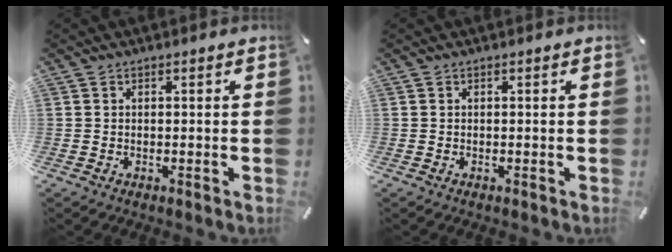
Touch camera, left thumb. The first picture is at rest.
{"total": 0.0}